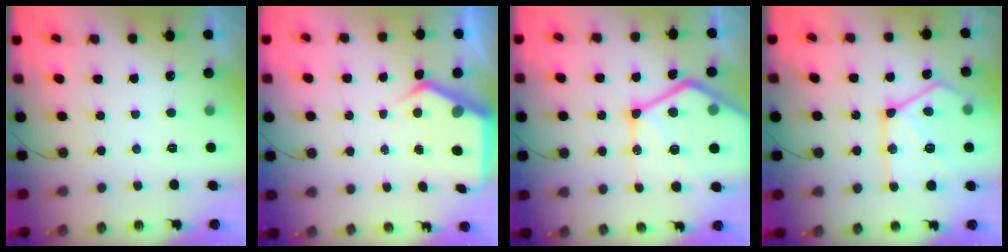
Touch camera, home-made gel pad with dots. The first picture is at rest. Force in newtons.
{"total": 5.0, "press": 5.0, "slide": 0.2}
{"total": 26.9, "press": 26.8, "slide": 2.9}
{"total": 19.5, "press": 19.4, "slide": 1.8}